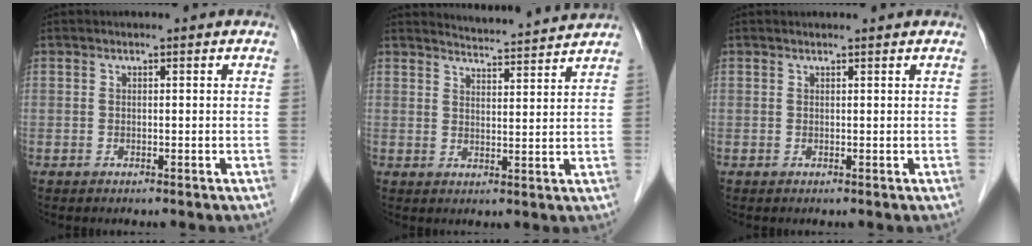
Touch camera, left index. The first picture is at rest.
{"total": 7.1, "force": [7.0, -0.9, 0.4], "torque": [-0.023, 0.003, 0.096]}
{"total": 1.5, "force": [1.5, 0.0, 0.3], "torque": [-0.007, 0.012, 0.021]}